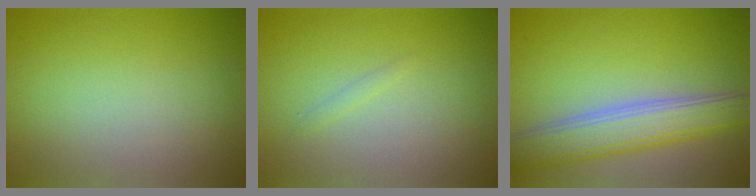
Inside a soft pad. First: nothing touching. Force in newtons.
{"total": 0.6, "press": 0.6, "slide": 0.0}
{"total": 5.9, "press": 5.9, "slide": 0.3}